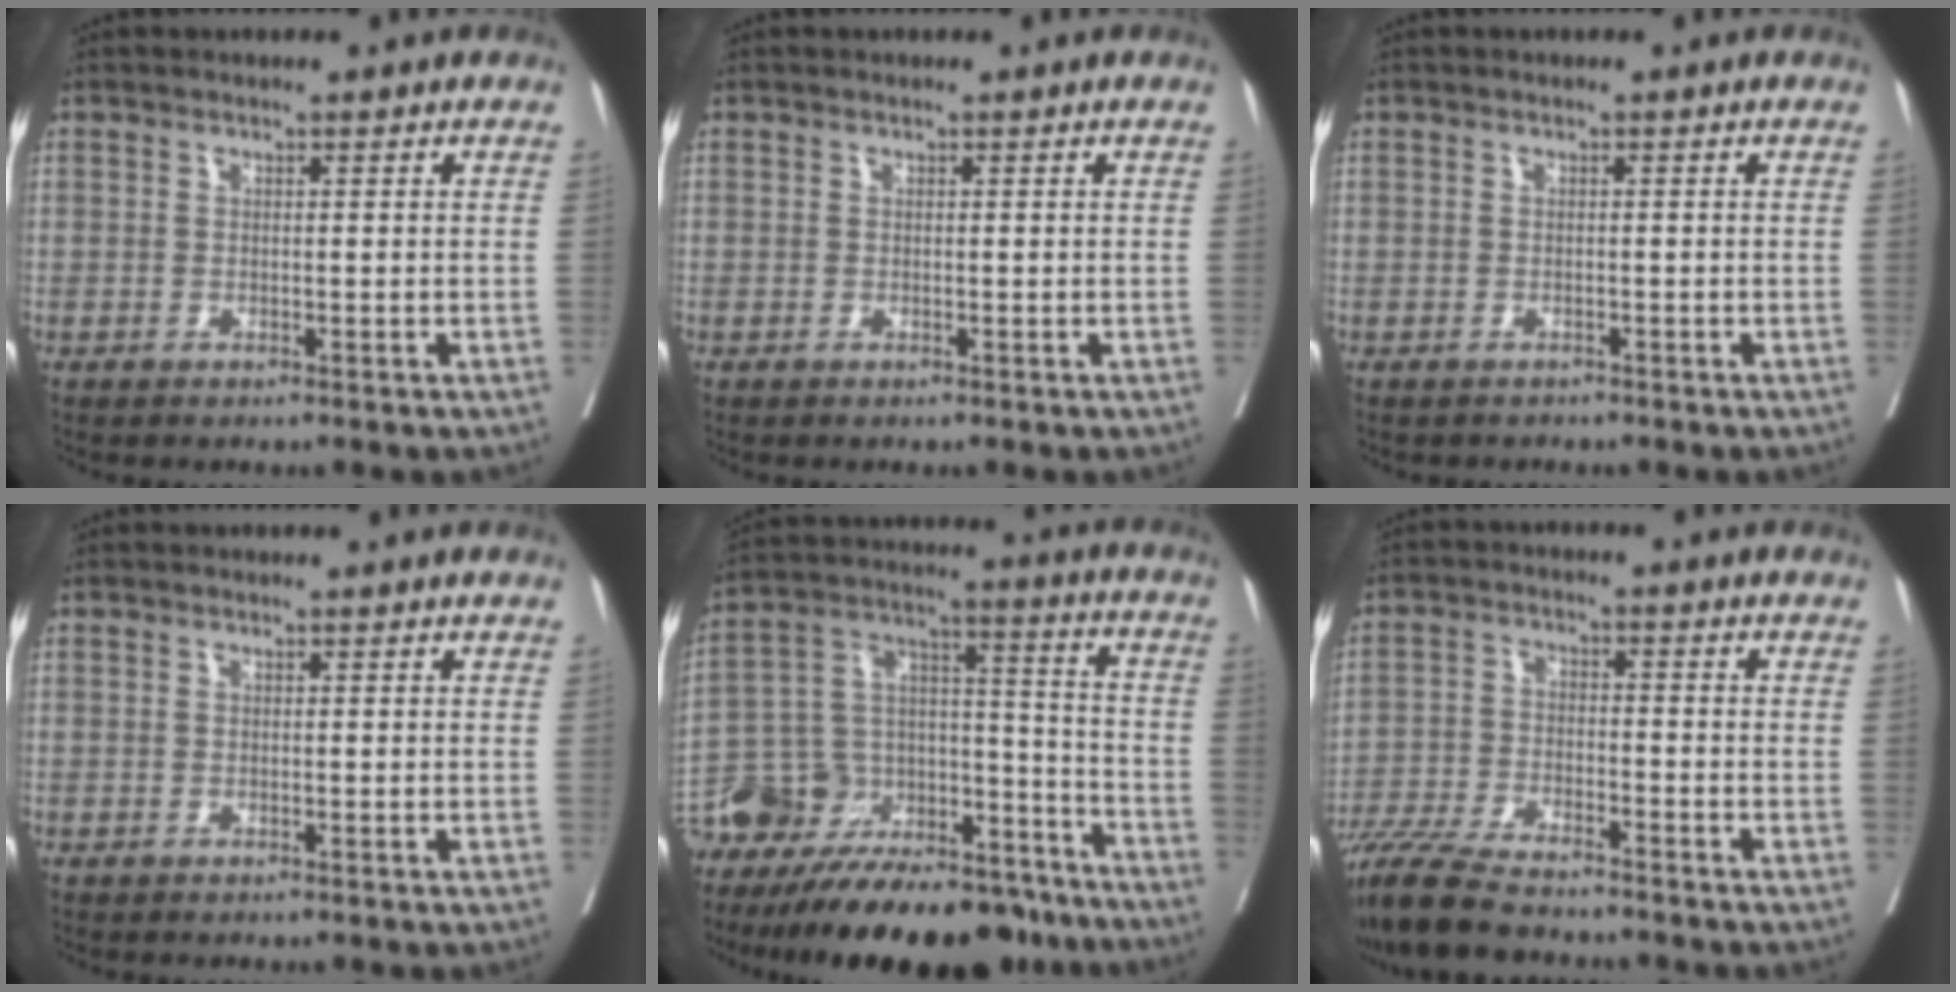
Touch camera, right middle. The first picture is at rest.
{"total": 0.0}
{"total": 1.0, "force": [-0.9, 0.5, -0.2], "torque": [-0.006, 0.001, -0.016]}
{"total": 0.0}
{"total": 25.0, "force": [-22.0, 8.0, 8.6], "torque": [-0.150, 0.023, -0.344]}
{"total": 11.7, "force": [-10.1, 1.5, 5.7], "torque": [-0.099, -0.029, -0.173]}